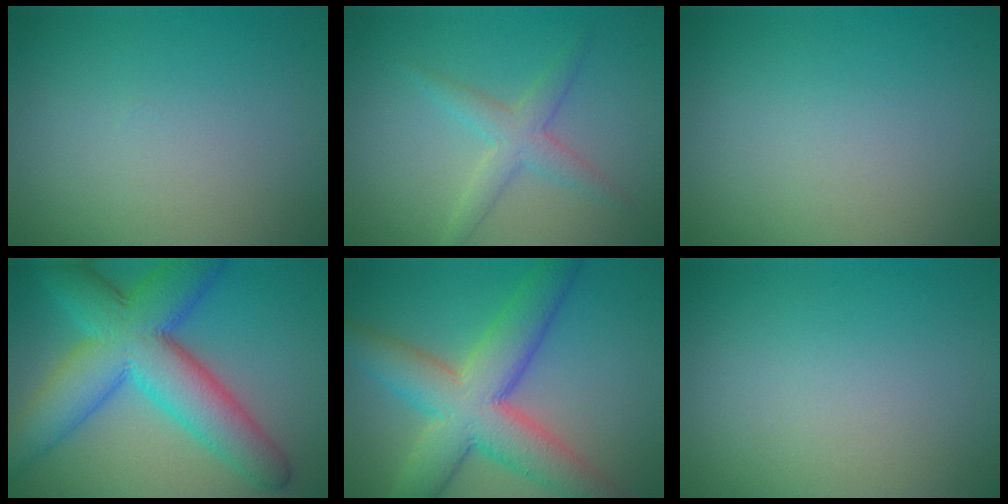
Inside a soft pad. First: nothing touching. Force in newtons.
{"total": 2.6, "press": 2.6, "slide": 0.1}
{"total": 0.0}
{"total": 10.8, "press": 10.8, "slide": 0.1}
{"total": 9.0, "press": 9.0, "slide": 0.3}
{"total": 0.0}